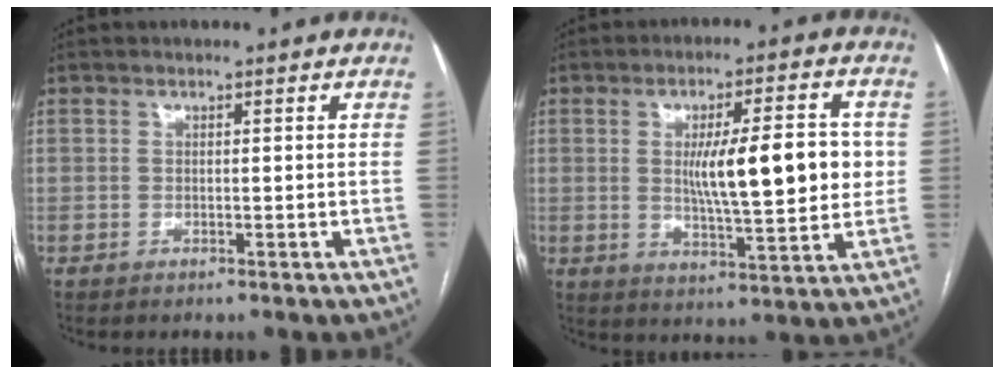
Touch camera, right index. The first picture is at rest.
{"total": 13.3, "force": [1.2, 2.7, 13.0], "torque": [-0.197, 0.008, 0.022]}